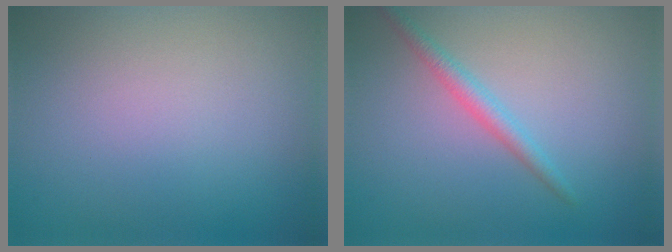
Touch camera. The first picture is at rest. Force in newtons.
{"total": 1.9, "press": 1.9, "slide": 0.1}